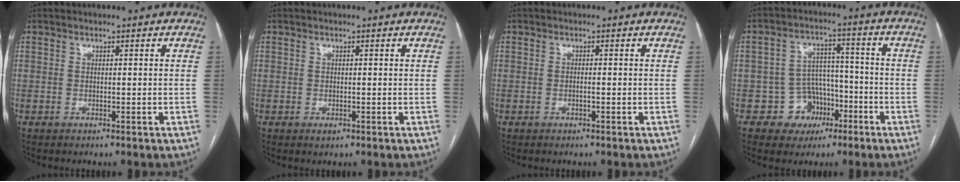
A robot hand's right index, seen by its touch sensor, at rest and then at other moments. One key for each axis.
{"total": 0.5, "fx": -0.1, "fy": 0.5, "fz": 0.2, "tx": 0.001, "ty": 0.000, "tz": 0.000}
{"total": 0.7, "fx": -0.2, "fy": 0.0, "fz": 0.7, "tx": -0.014, "ty": 0.000, "tz": -0.002}
{"total": 7.2, "fx": -3.3, "fy": 6.3, "fz": 1.0, "tx": 0.002, "ty": 0.021, "tz": -0.043}